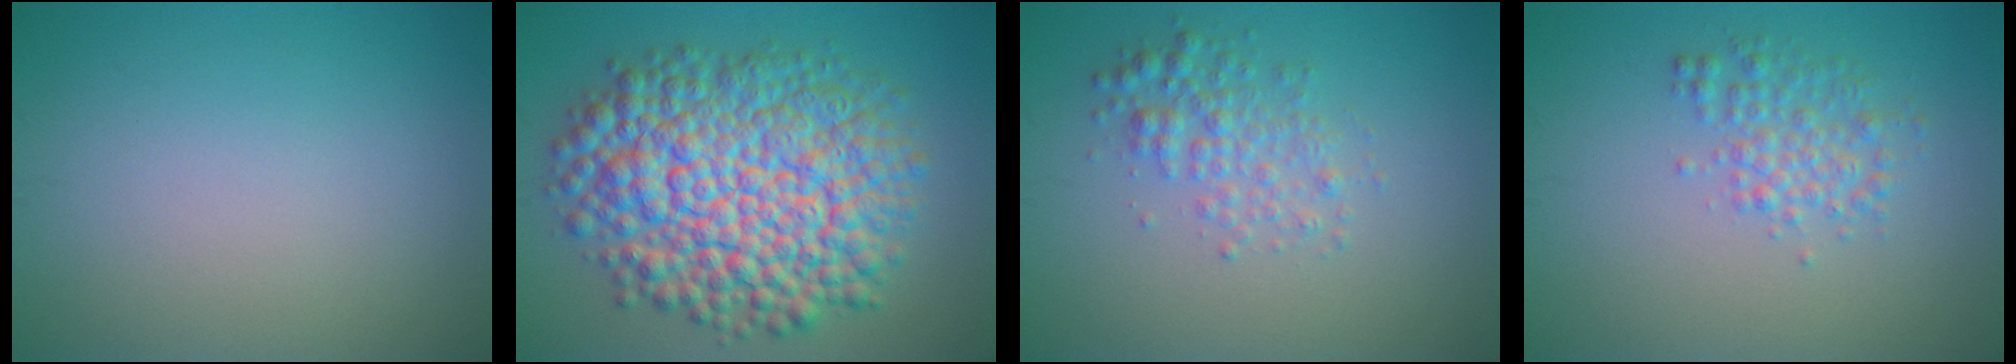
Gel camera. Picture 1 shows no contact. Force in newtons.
{"total": 12.8, "press": 12.8, "slide": 0.3}
{"total": 2.6, "press": 2.6, "slide": 0.1}
{"total": 2.5, "press": 2.5, "slide": 0.0}